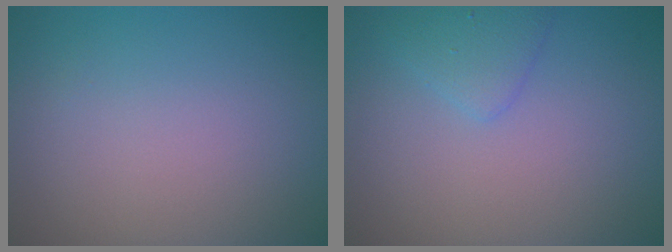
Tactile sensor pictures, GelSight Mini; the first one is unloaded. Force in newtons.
{"total": 1.8, "press": 1.8, "slide": 0.1}